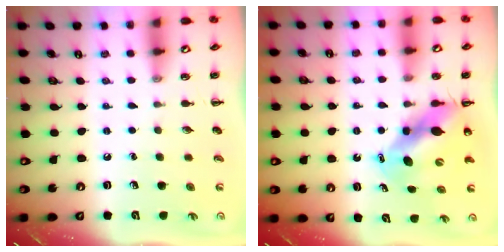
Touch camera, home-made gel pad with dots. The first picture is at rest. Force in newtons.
{"total": 10.6, "press": 10.2, "slide": 2.9}